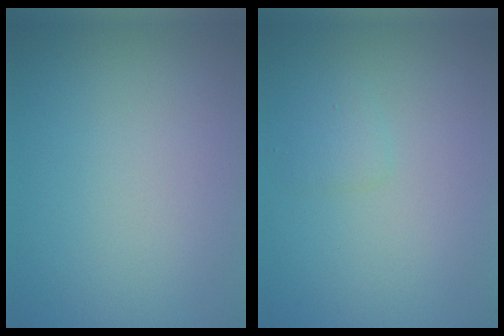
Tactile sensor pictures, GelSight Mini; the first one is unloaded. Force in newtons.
{"total": 0.9, "press": 0.9, "slide": 0.2}